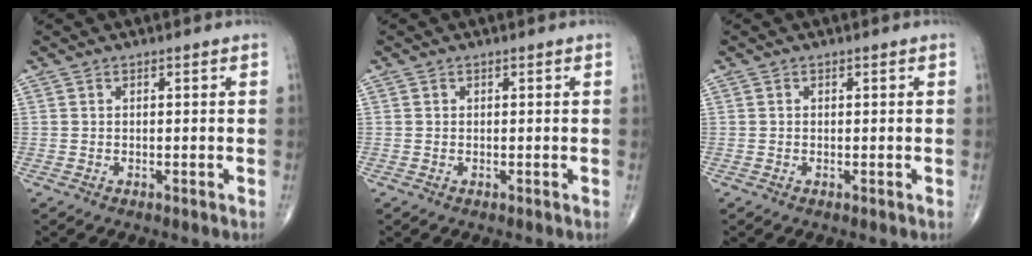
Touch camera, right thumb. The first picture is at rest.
{"total": 0.0}
{"total": 0.0}